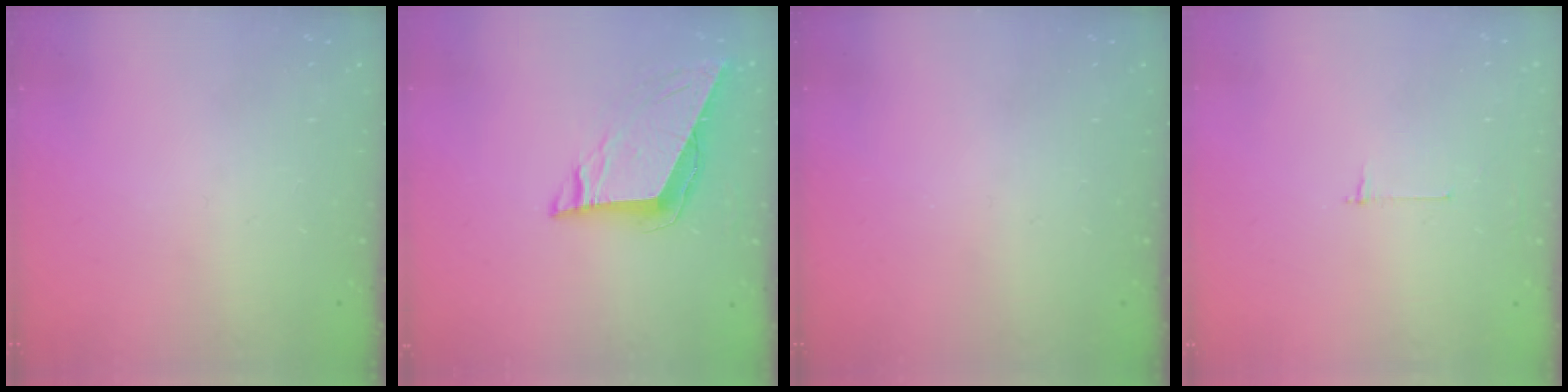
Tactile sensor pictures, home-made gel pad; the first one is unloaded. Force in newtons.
{"total": 9.2, "press": 8.9, "slide": 2.2}
{"total": 0.0}
{"total": 2.7, "press": 2.7, "slide": 0.3}